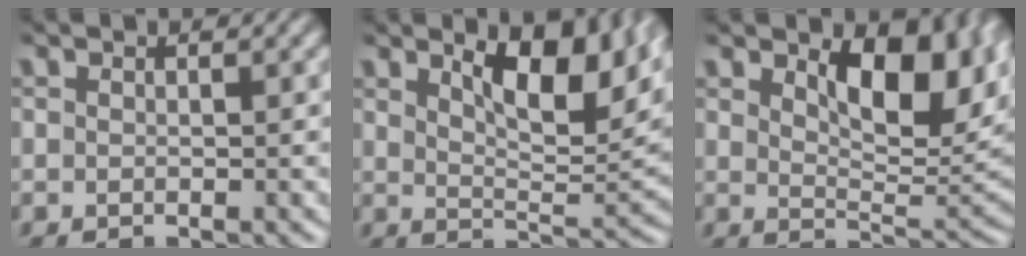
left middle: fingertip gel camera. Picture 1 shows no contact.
{"total": 7.7, "force": [3.8, 2.8, 6.1], "torque": [-0.095, -0.001, 0.062]}
{"total": 9.4, "force": [3.3, 4.4, 7.7], "torque": [-0.114, -0.004, 0.051]}